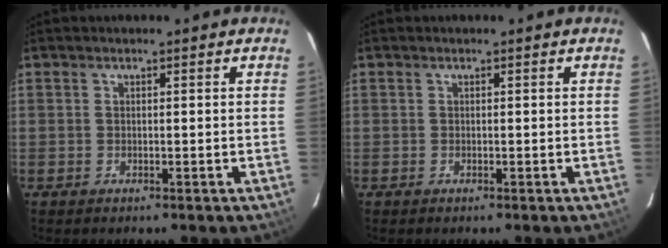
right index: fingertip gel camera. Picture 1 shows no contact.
{"total": 0.0}